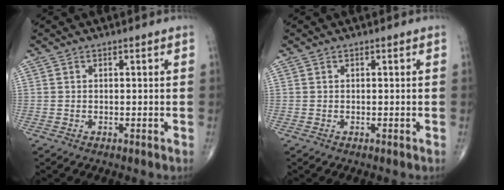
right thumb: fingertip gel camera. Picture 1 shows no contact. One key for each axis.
{"total": 0.0}